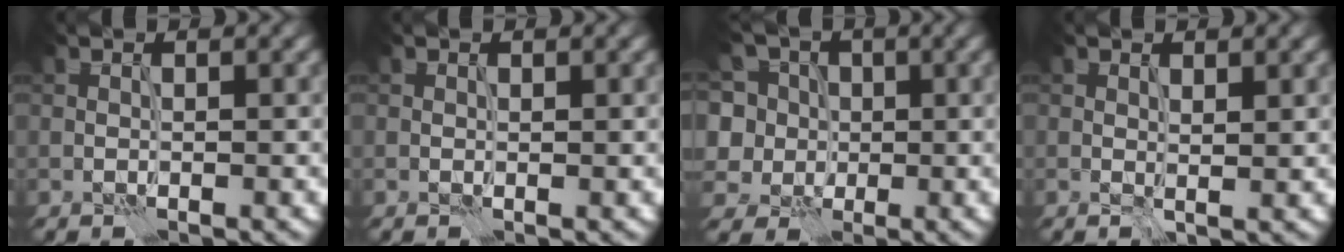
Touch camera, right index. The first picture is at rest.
{"total": 0.0}
{"total": 9.2, "force": [3.2, 7.7, 3.9], "torque": [-0.085, 0.024, 0.031]}
{"total": 0.9, "force": [0.5, 0.2, 0.6], "torque": [-0.010, -0.003, 0.012]}